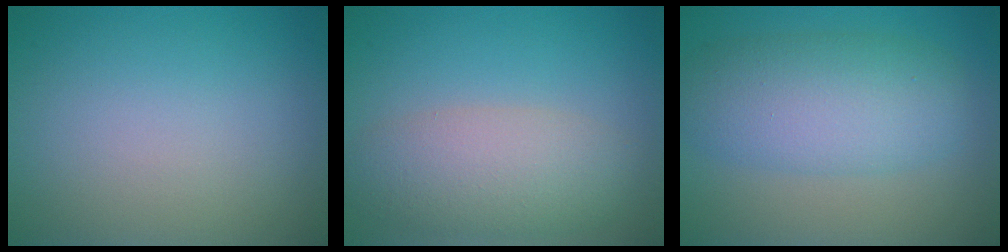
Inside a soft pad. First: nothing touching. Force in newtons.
{"total": 5.0, "press": 5.0, "slide": 0.3}
{"total": 6.6, "press": 6.6, "slide": 0.0}